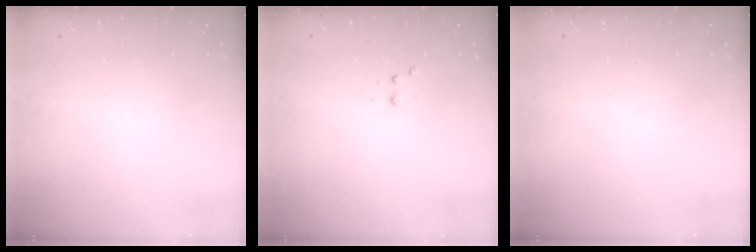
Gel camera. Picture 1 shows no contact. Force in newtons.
{"total": 2.5, "press": 2.4, "slide": 0.5}
{"total": 0.0}